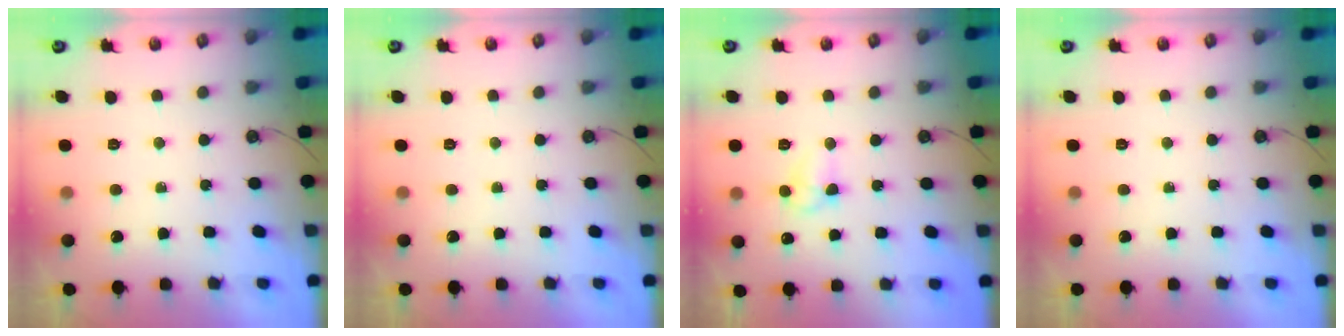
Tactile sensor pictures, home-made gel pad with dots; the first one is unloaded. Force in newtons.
{"total": 0.0}
{"total": 7.1, "press": 7.0, "slide": 0.7}
{"total": 0.0}